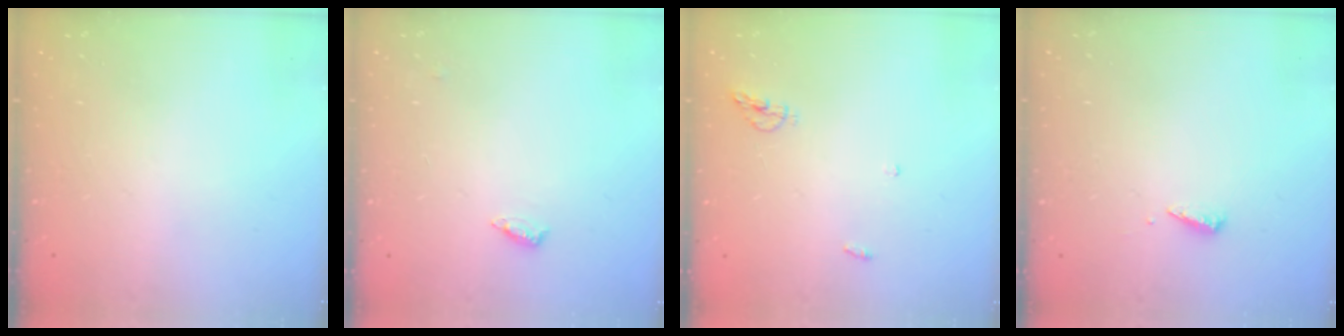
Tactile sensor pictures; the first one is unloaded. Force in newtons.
{"total": 4.4, "press": 4.1, "slide": 1.4}
{"total": 4.6, "press": 4.5, "slide": 1.0}
{"total": 2.5, "press": 2.5, "slide": 0.1}